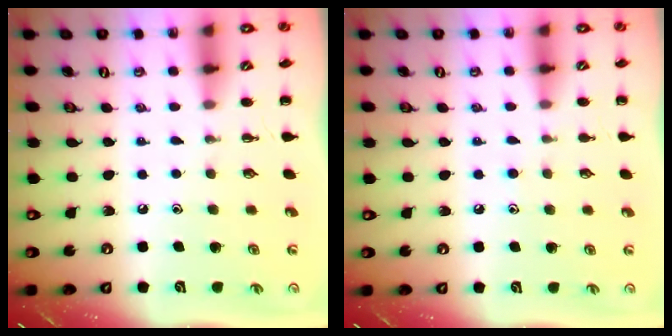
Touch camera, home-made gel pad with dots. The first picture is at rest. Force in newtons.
{"total": 6.2, "press": 5.9, "slide": 2.1}